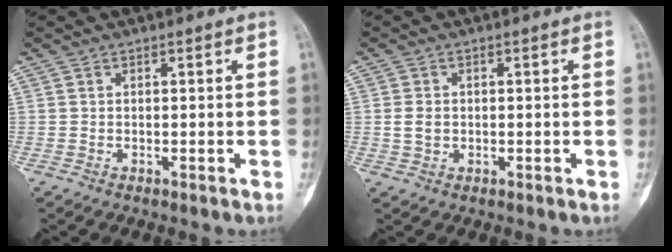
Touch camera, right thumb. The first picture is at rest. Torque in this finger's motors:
{"motor_torque": [0.18, 0.07, 0.26, -0.03, 0.07]}